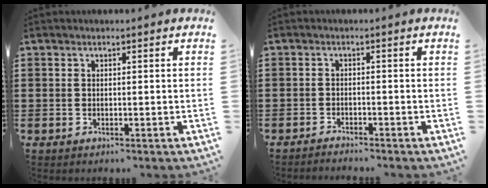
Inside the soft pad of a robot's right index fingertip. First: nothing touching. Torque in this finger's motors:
{"motor_torque": [-0.07, -0.12, -0.20, -0.05]}